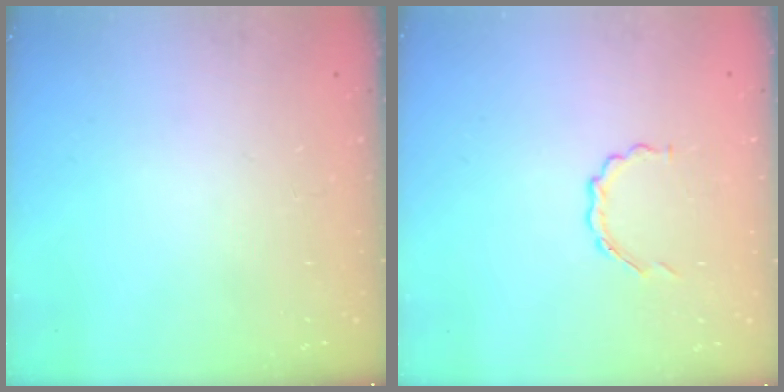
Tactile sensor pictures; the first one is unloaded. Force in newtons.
{"total": 3.3, "press": 3.1, "slide": 1.0}